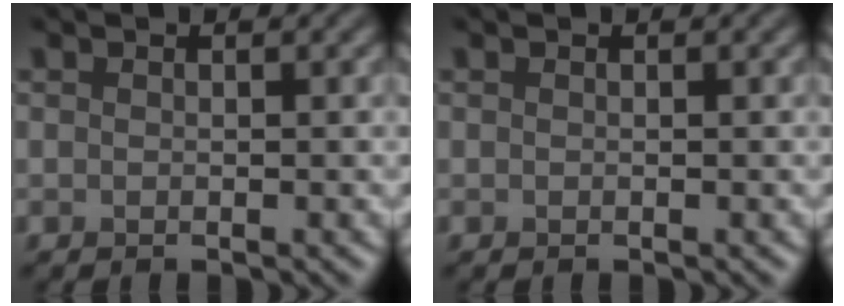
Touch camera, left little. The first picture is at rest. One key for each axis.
{"total": 0.0}